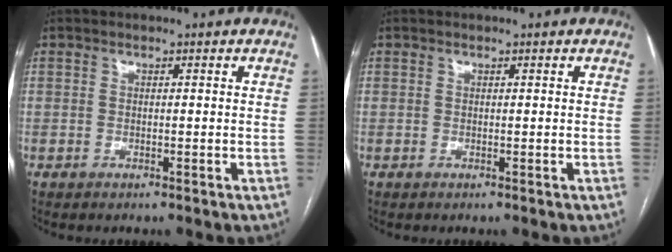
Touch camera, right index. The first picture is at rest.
{"total": 0.0}